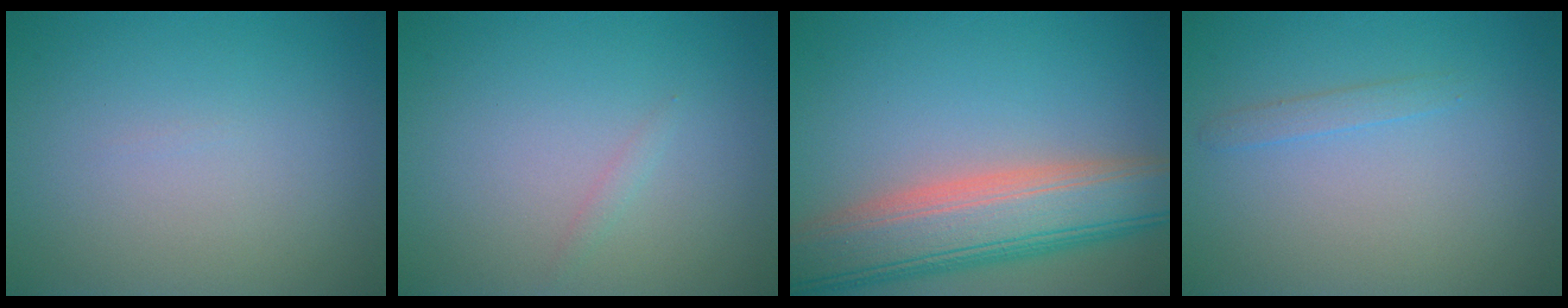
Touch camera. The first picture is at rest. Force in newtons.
{"total": 0.6, "press": 0.6, "slide": 0.0}
{"total": 9.3, "press": 9.3, "slide": 0.7}
{"total": 1.0, "press": 1.0, "slide": 0.0}